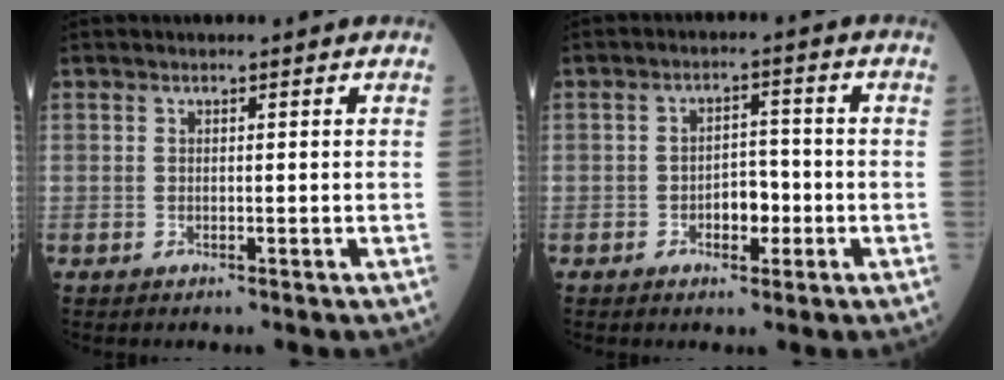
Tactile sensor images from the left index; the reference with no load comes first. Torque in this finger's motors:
{"motor_torque": [0.21, -0.10, 0.07, 0.02]}